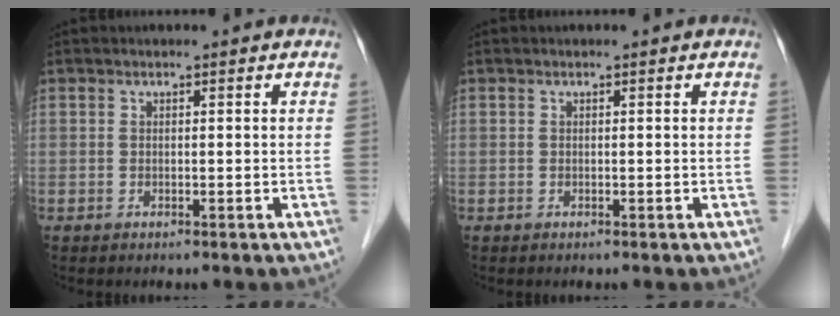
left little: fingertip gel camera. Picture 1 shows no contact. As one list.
[{"total": 0.0}]